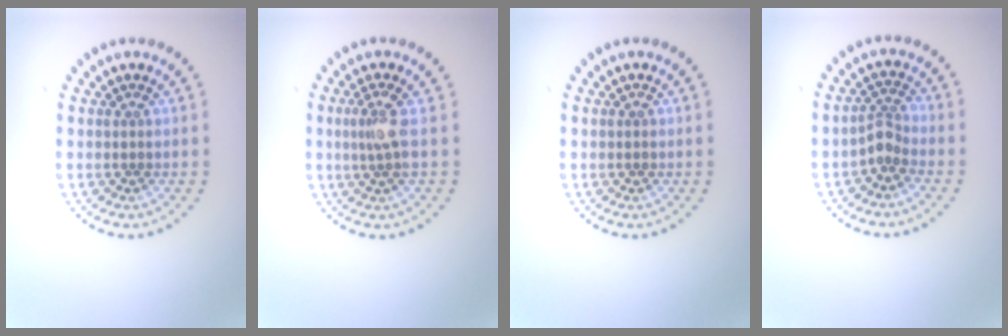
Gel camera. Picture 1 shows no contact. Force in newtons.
{"total": 2.1, "press": 1.6, "slide": 1.4}
{"total": 0.6, "press": 0.6, "slide": 0.1}
{"total": 2.0, "press": 1.5, "slide": 1.4}